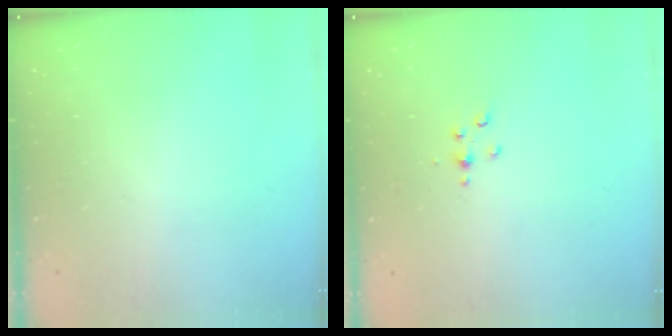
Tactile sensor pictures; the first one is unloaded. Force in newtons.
{"total": 3.7, "press": 3.7, "slide": 0.4}